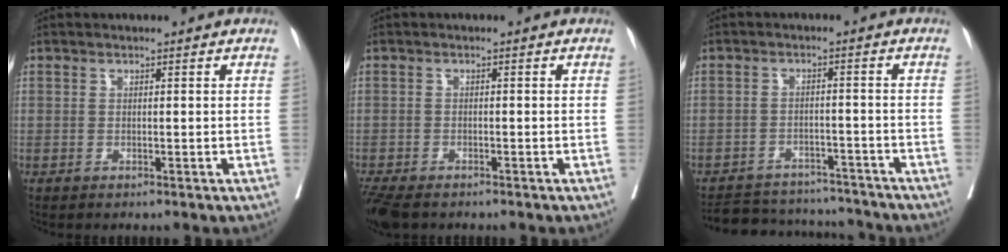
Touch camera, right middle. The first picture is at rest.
{"total": 7.1, "force": [-5.5, 2.7, 3.6], "torque": [-0.076, -0.015, -0.091]}
{"total": 13.2, "force": [-12.5, 3.6, 2.5], "torque": [-0.044, 0.015, -0.168]}